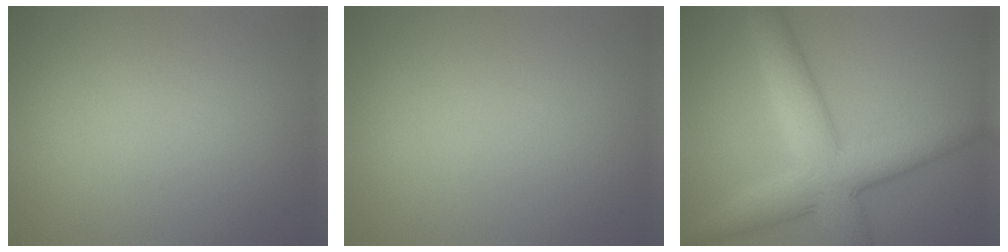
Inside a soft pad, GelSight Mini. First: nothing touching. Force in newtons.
{"total": 0.0}
{"total": 8.3, "press": 8.3, "slide": 0.1}